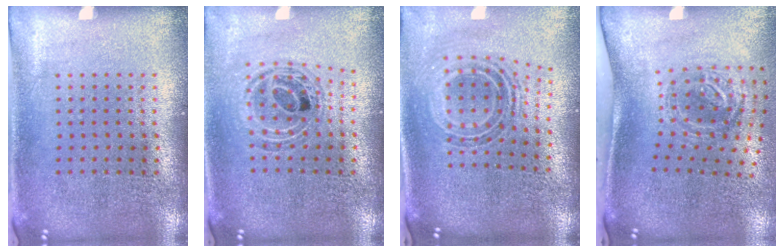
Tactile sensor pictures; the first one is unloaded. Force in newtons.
{"total": 0.8, "press": 0.8, "slide": 0.2}
{"total": 0.9, "press": 0.8, "slide": 0.5}
{"total": 1.8, "press": 1.2, "slide": 1.4}